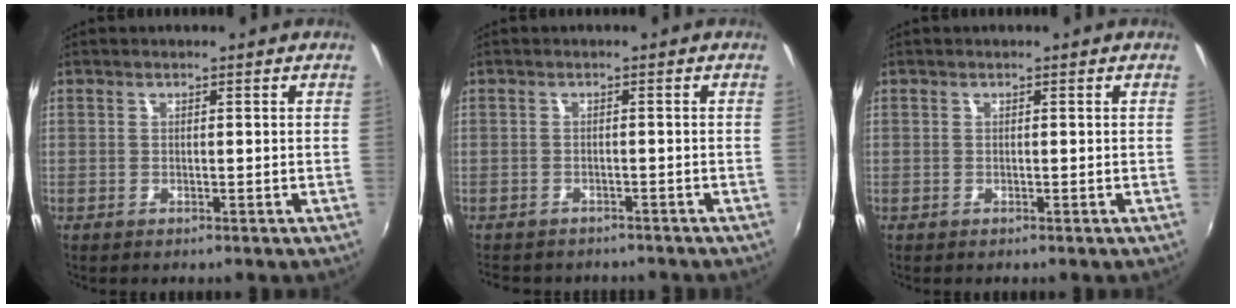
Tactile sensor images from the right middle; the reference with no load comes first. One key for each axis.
{"total": 5.7, "fx": -5.0, "fy": 2.1, "fz": 1.8, "tx": -0.046, "ty": -0.018, "tz": -0.070}
{"total": 0.0}